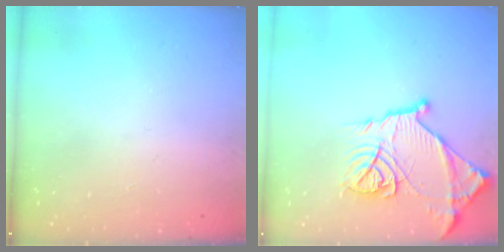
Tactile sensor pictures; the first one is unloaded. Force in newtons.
{"total": 18.2, "press": 18.2, "slide": 1.4}